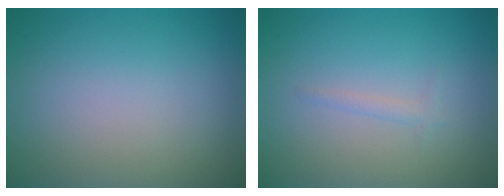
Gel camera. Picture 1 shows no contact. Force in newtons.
{"total": 1.0, "press": 1.0, "slide": 0.1}